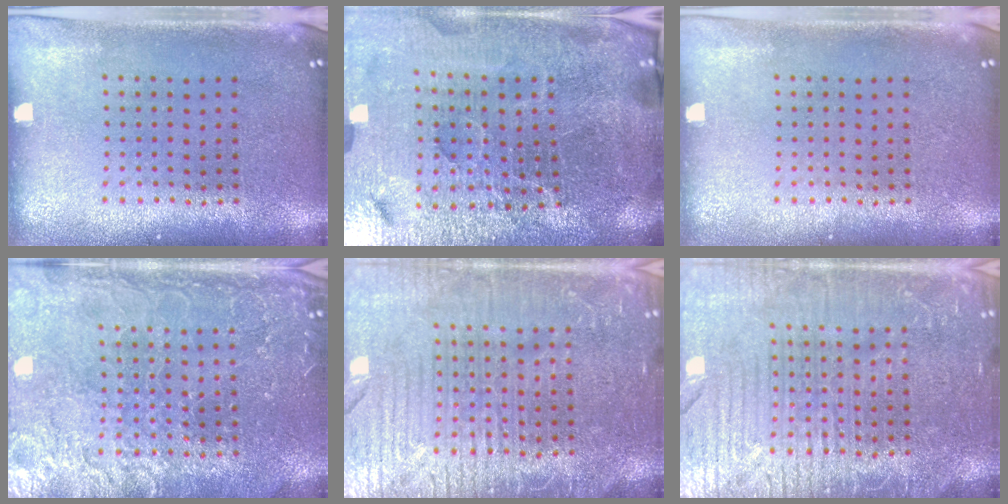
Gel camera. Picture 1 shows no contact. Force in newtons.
{"total": 6.4, "press": 5.7, "slide": 2.9}
{"total": 0.0}
{"total": 3.7, "press": 3.7, "slide": 0.5}
{"total": 7.2, "press": 7.2, "slide": 0.9}
{"total": 7.2, "press": 7.1, "slide": 0.9}